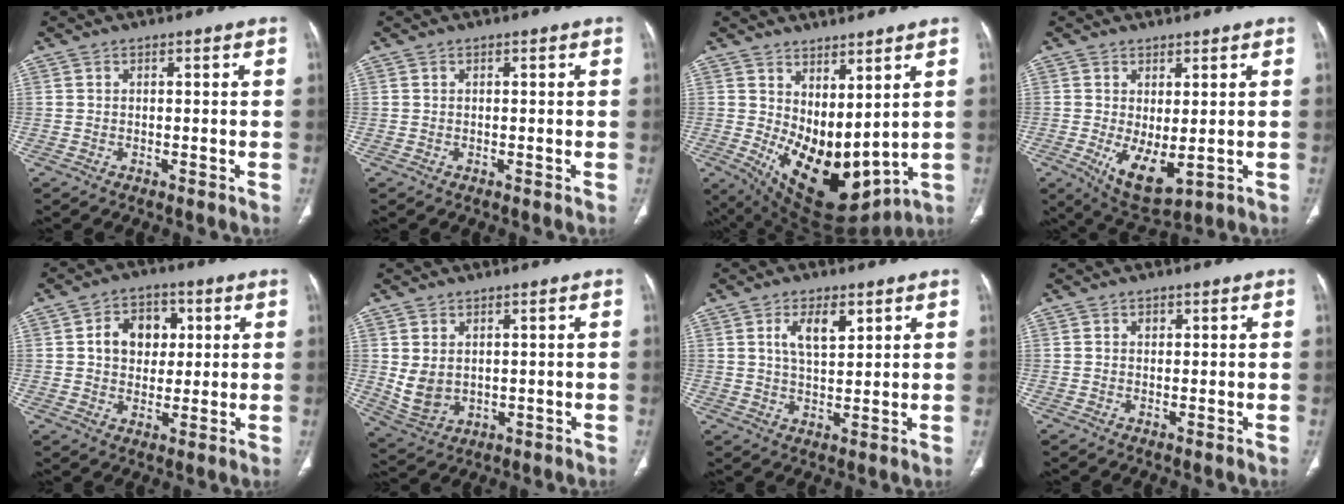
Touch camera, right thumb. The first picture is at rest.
{"total": 0.0}
{"total": 16.2, "force": [3.0, 8.6, 13.4], "torque": [-0.203, -0.046, 0.086]}
{"total": 7.8, "force": [-1.1, 3.5, 6.9], "torque": [-0.111, -0.021, 0.000]}
{"total": 9.1, "force": [2.0, 7.0, 5.5], "torque": [-0.047, 0.003, 0.030]}
{"total": 6.1, "force": [0.9, 4.5, 4.1], "torque": [-0.071, -0.010, 0.040]}
{"total": 6.3, "force": [2.7, 2.9, 4.9], "torque": [-0.079, -0.015, 0.052]}
{"total": 0.9, "force": [0.4, 0.7, 0.4], "torque": [-0.002, 0.000, 0.006]}